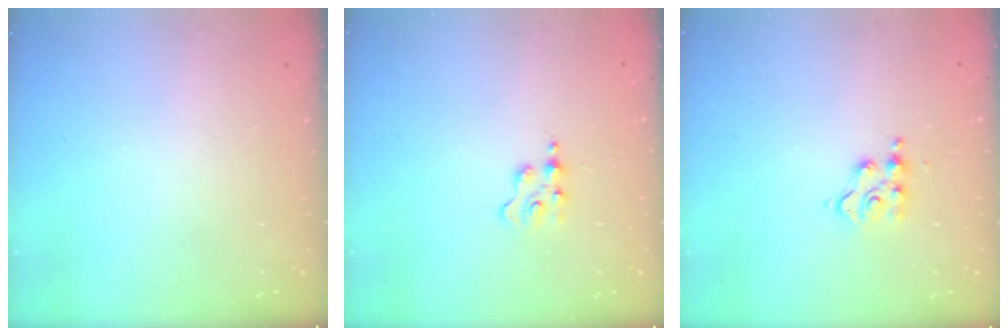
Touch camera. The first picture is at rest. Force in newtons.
{"total": 1.8, "press": 1.8, "slide": 0.3}
{"total": 4.8, "press": 4.8, "slide": 0.5}